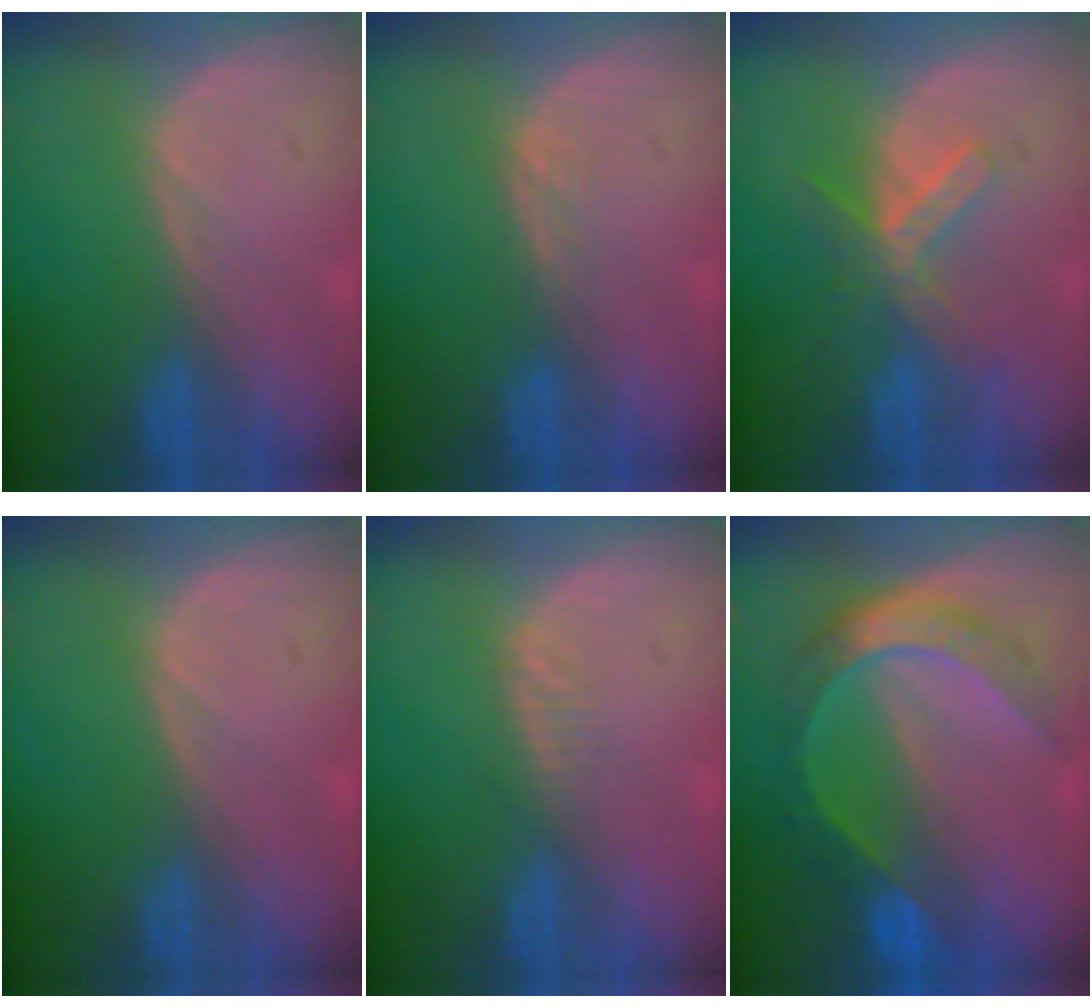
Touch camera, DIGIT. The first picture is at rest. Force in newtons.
{"total": 1.5, "press": 1.5, "slide": 0.3}
{"total": 5.3, "press": 5.3, "slide": 0.8}
{"total": 0.0}
{"total": 1.6, "press": 1.6, "slide": 0.1}
{"total": 8.2, "press": 8.2, "slide": 0.9}